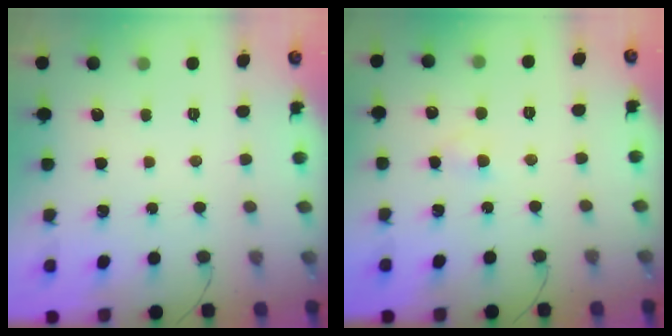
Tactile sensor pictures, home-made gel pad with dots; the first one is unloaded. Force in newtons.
{"total": 1.9, "press": 1.7, "slide": 0.8}